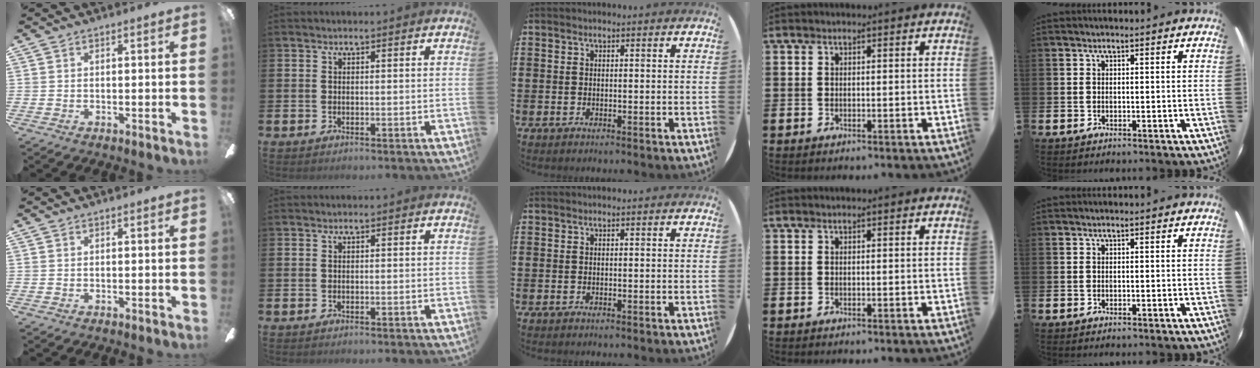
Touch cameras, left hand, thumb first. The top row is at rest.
{}